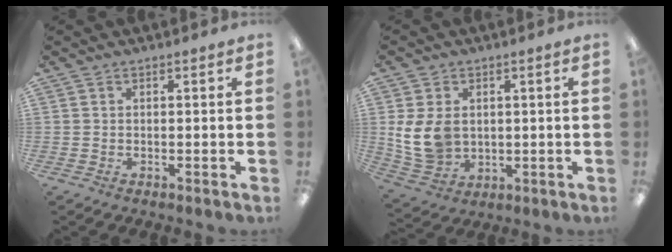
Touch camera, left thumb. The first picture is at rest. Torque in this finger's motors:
{"motor_torque": [-0.21, 0.77, 0.63, -0.58, 0.08]}